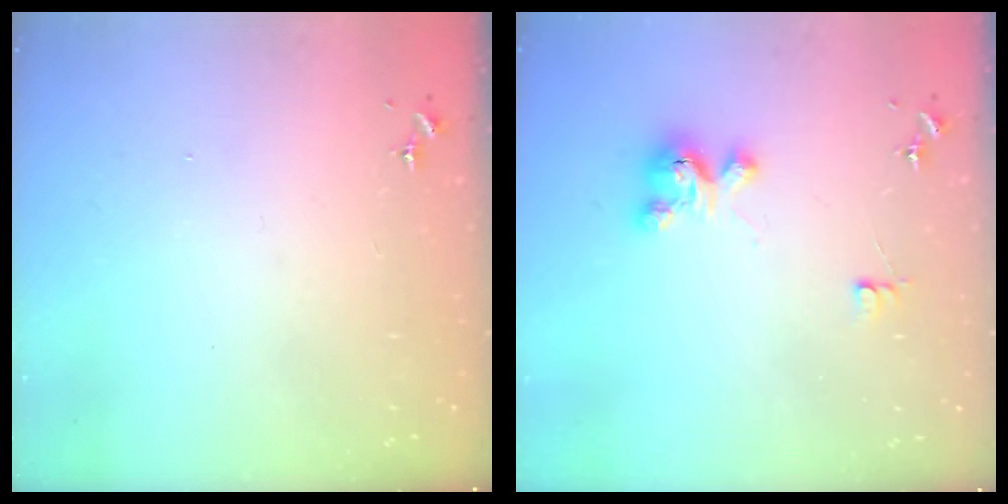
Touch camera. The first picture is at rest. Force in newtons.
{"total": 4.2, "press": 4.2, "slide": 0.3}